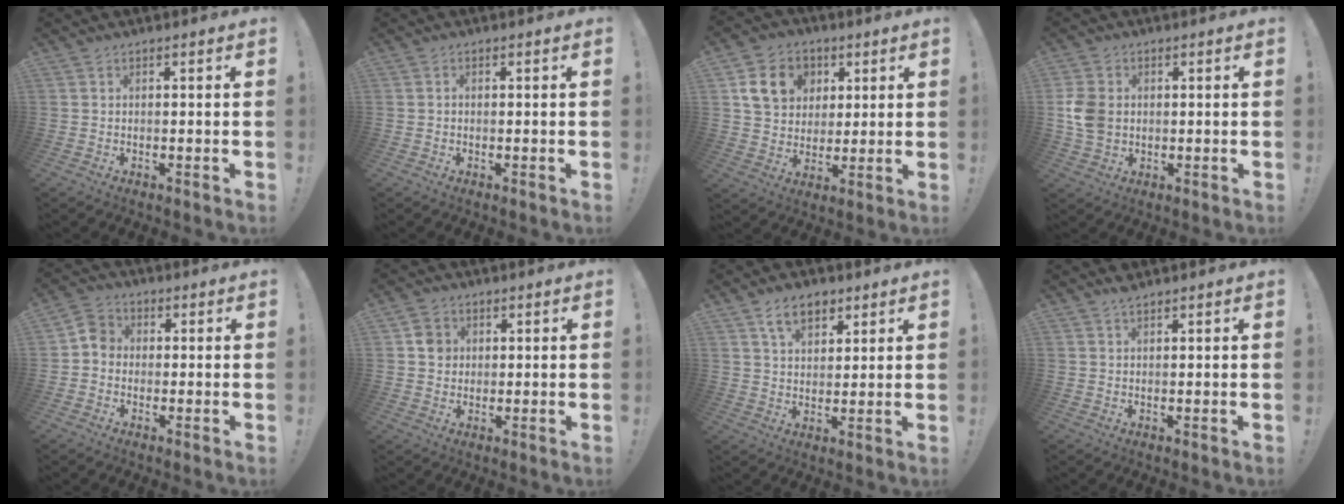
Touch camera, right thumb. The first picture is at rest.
{"total": 0.6, "force": [-0.4, 0.4, 0.2], "torque": [-0.005, 0.001, -0.007]}
{"total": 13.0, "force": [4.8, 10.7, 5.6], "torque": [-0.080, -0.010, 0.098]}
{"total": 8.4, "force": [0.3, 6.7, 5.0], "torque": [-0.093, 0.004, 0.009]}
{"total": 4.9, "force": [-1.4, 4.2, 2.2], "torque": [-0.045, 0.022, -0.024]}
{"total": 4.6, "force": [0.7, 4.4, 1.3], "torque": [-0.009, 0.004, 0.012]}
{"total": 8.4, "force": [4.9, 5.0, 4.6], "torque": [-0.073, -0.011, 0.092]}
{"total": 1.7, "force": [1.5, 0.5, 0.5], "torque": [0.005, -0.005, 0.024]}